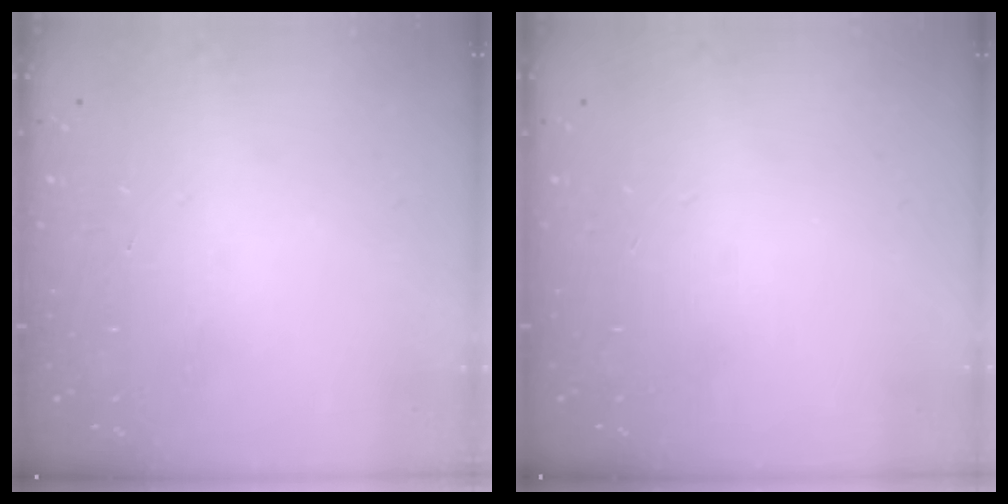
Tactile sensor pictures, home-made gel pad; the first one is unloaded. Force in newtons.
{"total": 0.0}